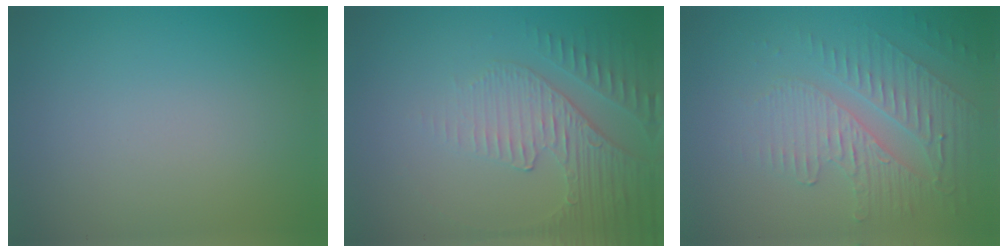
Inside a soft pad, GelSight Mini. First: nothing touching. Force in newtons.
{"total": 4.0, "press": 3.5, "slide": 1.8}
{"total": 4.0, "press": 3.4, "slide": 2.0}